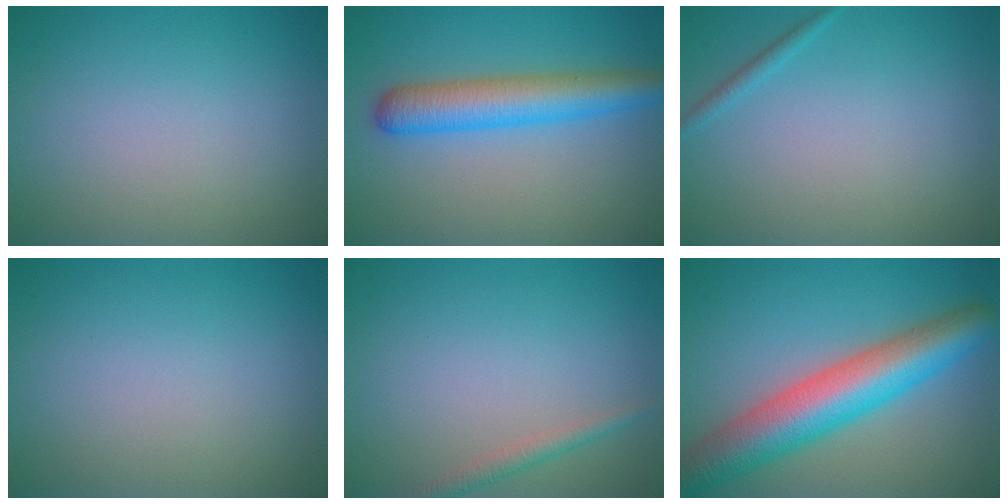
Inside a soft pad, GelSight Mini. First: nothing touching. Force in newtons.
{"total": 5.6, "press": 5.6, "slide": 0.1}
{"total": 0.9, "press": 0.9, "slide": 0.1}
{"total": 0.0}
{"total": 1.5, "press": 1.5, "slide": 0.0}
{"total": 9.3, "press": 9.3, "slide": 0.4}